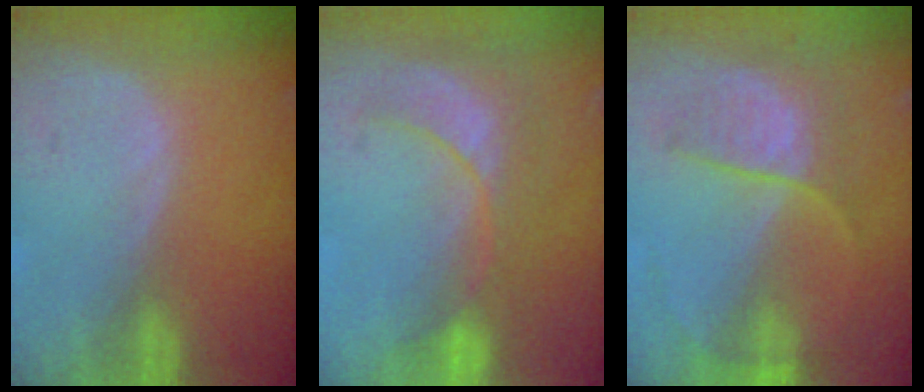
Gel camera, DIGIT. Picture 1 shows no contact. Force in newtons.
{"total": 7.9, "press": 7.4, "slide": 2.6}
{"total": 6.6, "press": 6.5, "slide": 1.5}